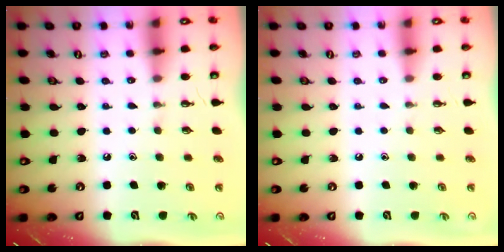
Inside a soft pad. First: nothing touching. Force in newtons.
{"total": 0.0}